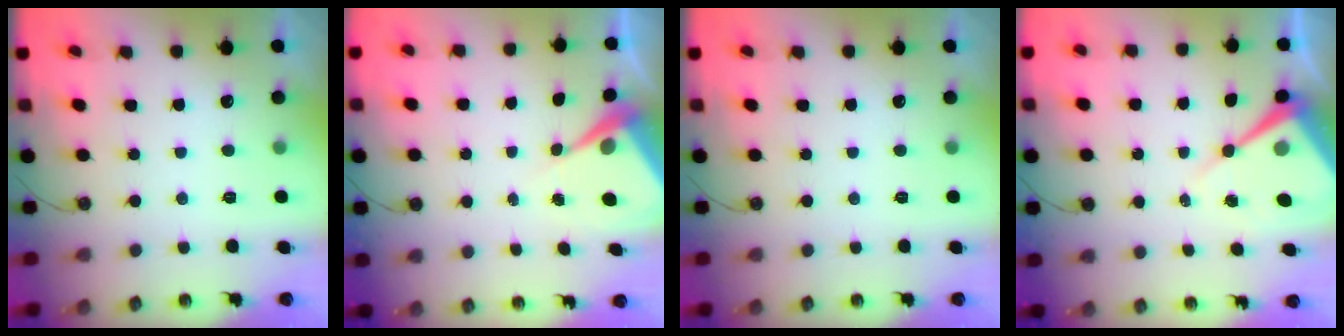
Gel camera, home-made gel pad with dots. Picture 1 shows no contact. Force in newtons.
{"total": 6.0, "press": 6.0, "slide": 0.3}
{"total": 0.0}
{"total": 10.9, "press": 10.9, "slide": 0.9}